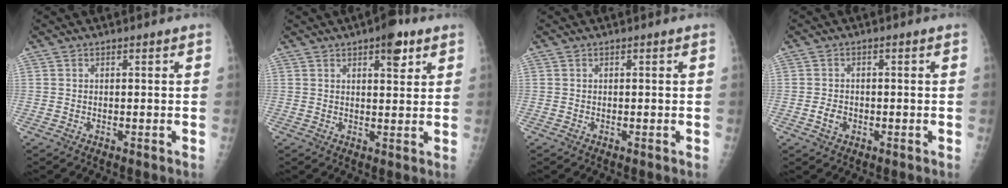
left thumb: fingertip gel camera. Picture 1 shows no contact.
{"total": 5.7, "force": [3.2, 2.2, 4.1], "torque": [-0.040, -0.013, 0.039]}
{"total": 0.0}
{"total": 2.6, "force": [-0.9, 2.0, 1.5], "torque": [-0.019, 0.005, -0.014]}